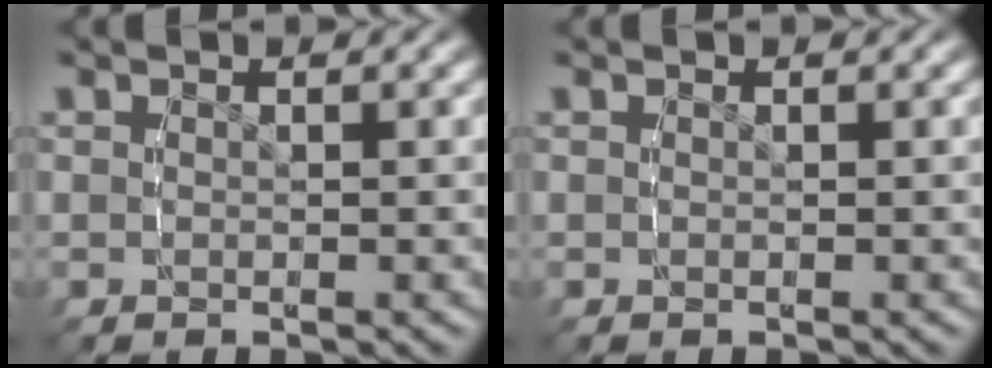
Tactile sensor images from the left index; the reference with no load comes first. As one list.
[{"total": 0.0}]